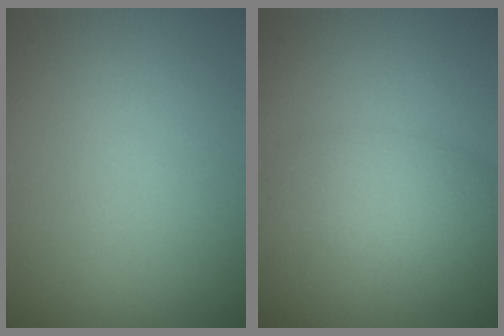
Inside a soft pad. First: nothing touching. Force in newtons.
{"total": 3.2, "press": 3.2, "slide": 0.0}